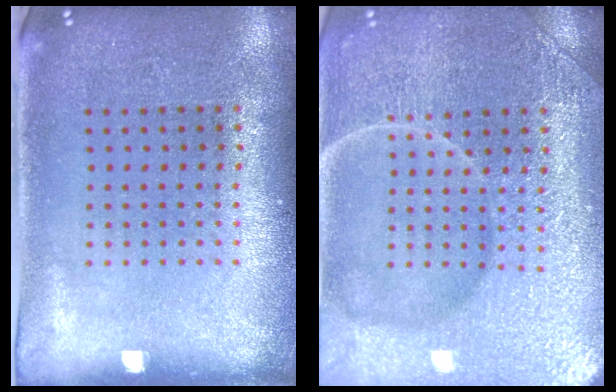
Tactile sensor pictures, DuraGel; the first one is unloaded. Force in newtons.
{"total": 7.2, "press": 7.1, "slide": 0.9}